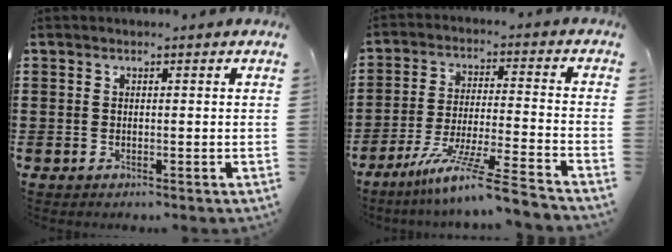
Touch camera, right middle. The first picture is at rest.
{"total": 10.2, "force": [-8.2, -0.7, 6.0], "torque": [-0.116, -0.009, -0.161]}